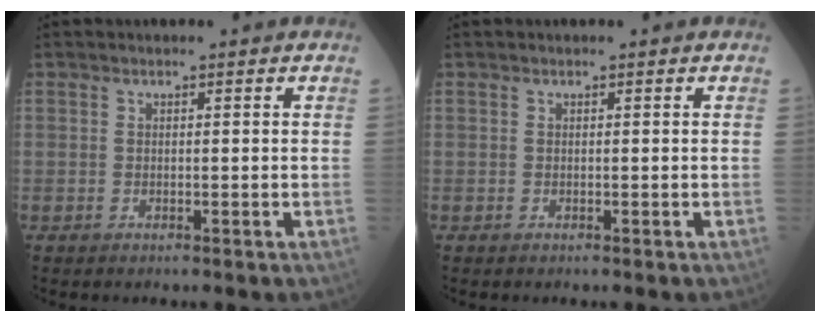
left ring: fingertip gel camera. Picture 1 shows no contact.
{"total": 0.0}